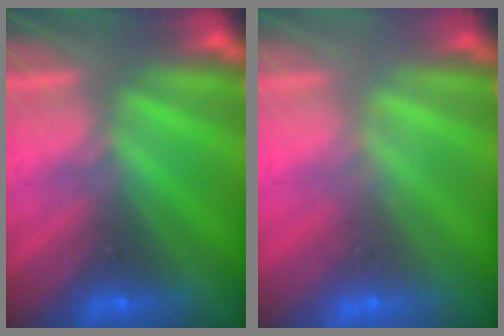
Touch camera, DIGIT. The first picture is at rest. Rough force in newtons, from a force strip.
{"total": 1.6}